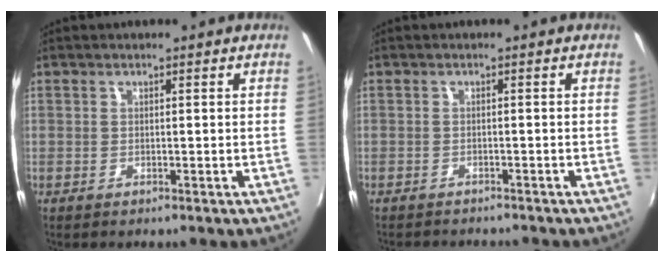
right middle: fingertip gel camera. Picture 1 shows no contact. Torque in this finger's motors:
{"motor_torque": [-0.05, -0.61, 0.03, 0.02]}